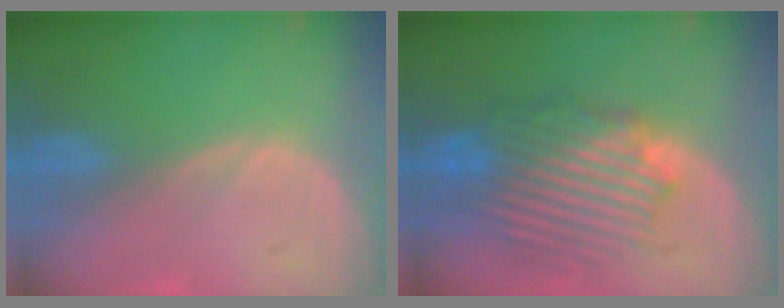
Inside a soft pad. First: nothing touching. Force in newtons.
{"total": 9.3, "press": 9.2, "slide": 1.7}